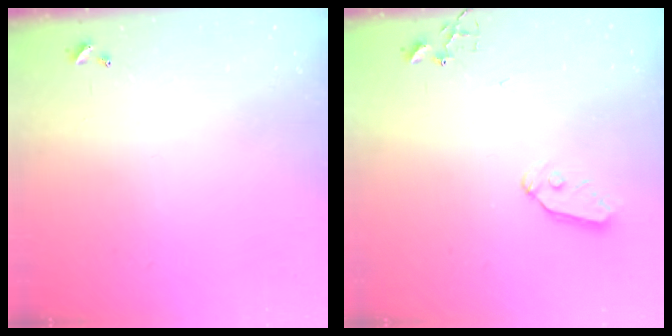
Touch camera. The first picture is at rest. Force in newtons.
{"total": 7.4, "press": 7.4, "slide": 0.5}